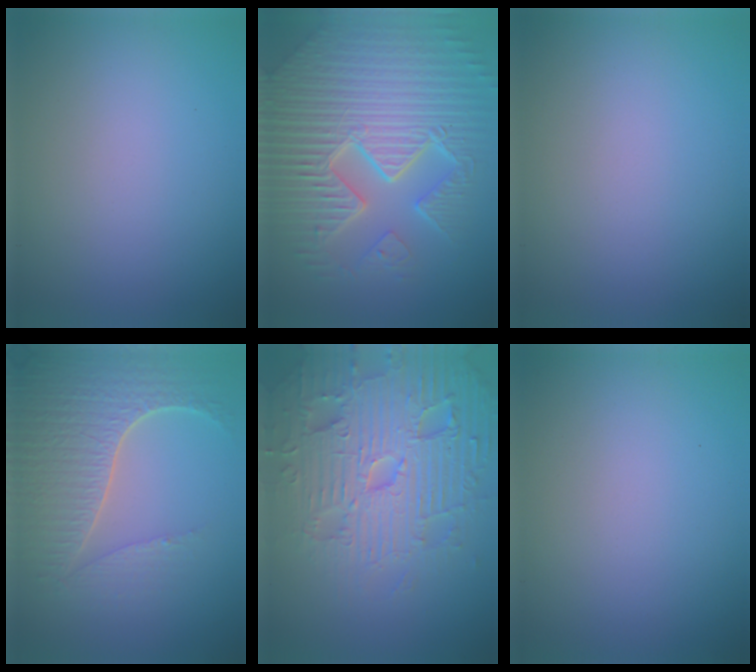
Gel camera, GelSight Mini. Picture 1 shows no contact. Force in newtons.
{"total": 11.1, "press": 7.0, "slide": 8.6}
{"total": 0.0}
{"total": 6.2, "press": 5.0, "slide": 3.7}
{"total": 7.8, "press": 7.5, "slide": 1.8}
{"total": 0.0}